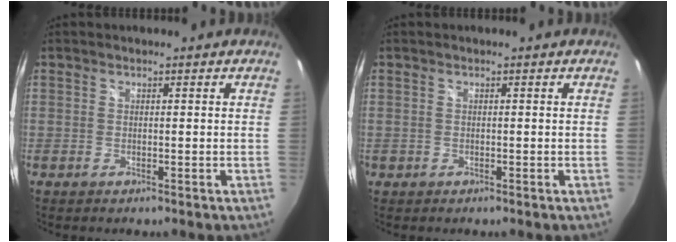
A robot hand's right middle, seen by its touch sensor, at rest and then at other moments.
{"total": 0.7, "force": [-0.3, 0.6, 0.1], "torque": [-0.002, -0.002, -0.004]}